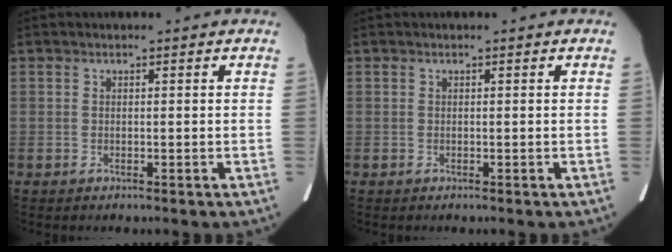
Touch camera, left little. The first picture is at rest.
{"total": 0.0}